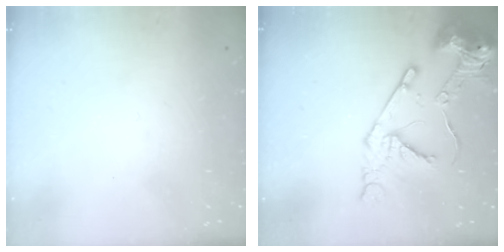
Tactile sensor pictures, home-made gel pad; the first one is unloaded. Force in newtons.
{"total": 16.5, "press": 16.4, "slide": 1.9}